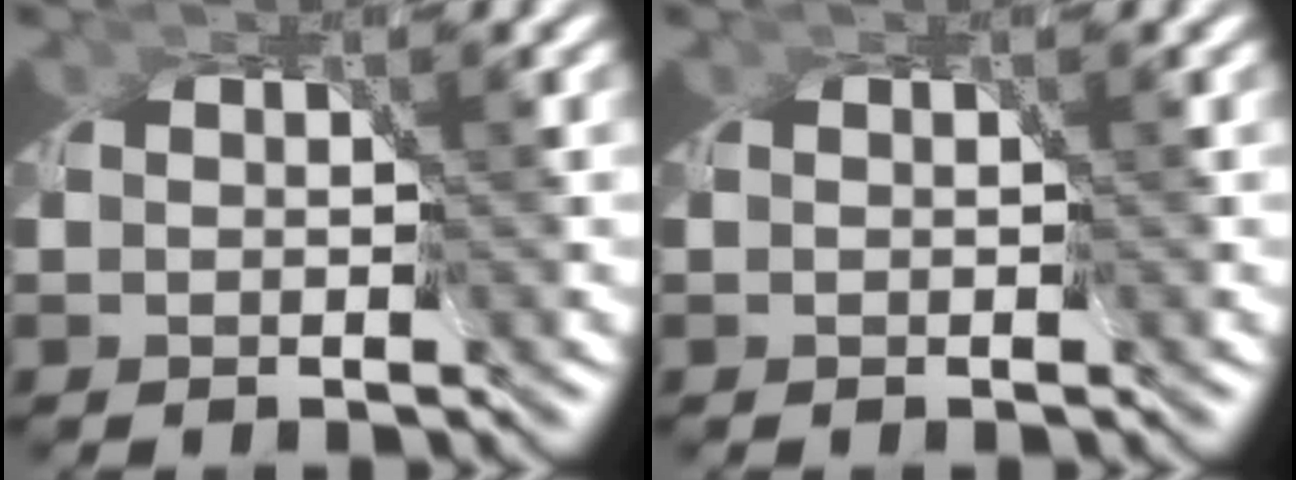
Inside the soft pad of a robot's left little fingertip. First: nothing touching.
{"total": 0.0}